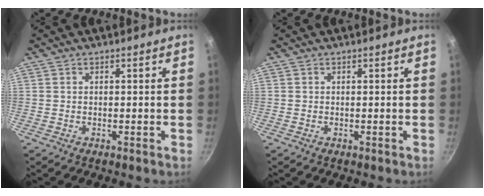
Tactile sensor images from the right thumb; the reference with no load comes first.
{"total": 0.0}